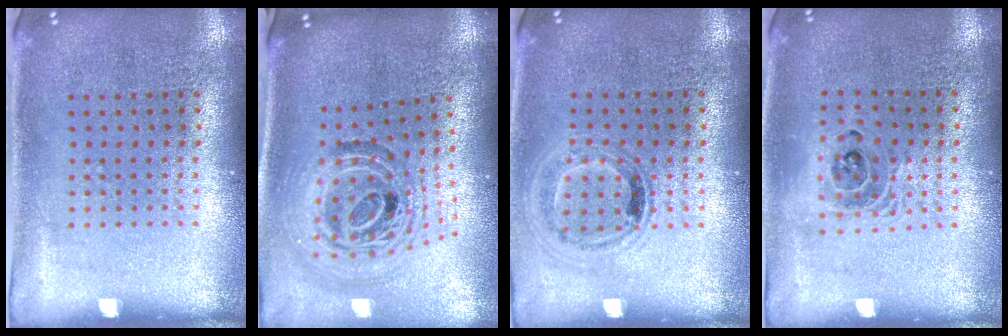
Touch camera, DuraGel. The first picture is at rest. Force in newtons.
{"total": 1.8, "press": 1.5, "slide": 0.9}
{"total": 1.0, "press": 0.9, "slide": 0.4}
{"total": 1.4, "press": 1.2, "slide": 0.7}